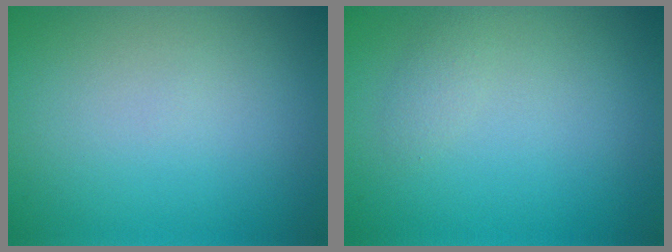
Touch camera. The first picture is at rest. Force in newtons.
{"total": 0.8, "press": 0.8, "slide": 0.0}